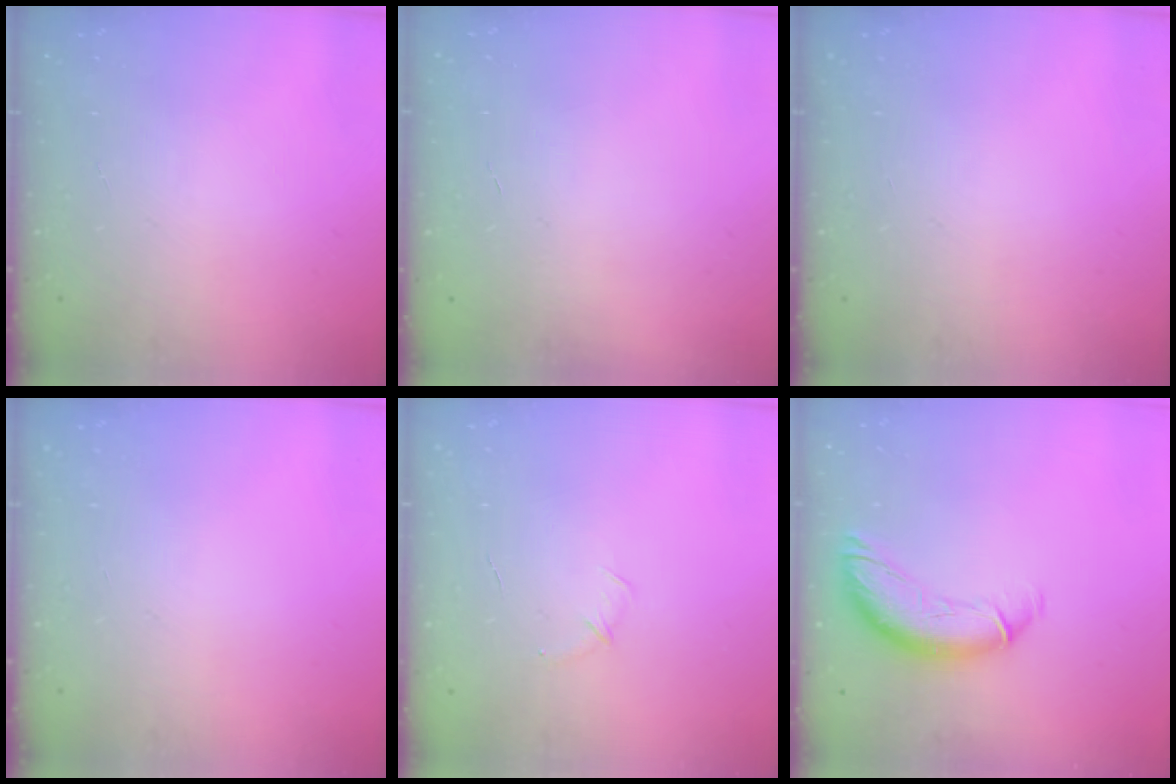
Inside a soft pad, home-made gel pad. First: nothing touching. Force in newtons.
{"total": 0.6, "press": 0.6, "slide": 0.2}
{"total": 0.0}
{"total": 0.0}
{"total": 5.0, "press": 4.9, "slide": 1.3}
{"total": 12.6, "press": 12.4, "slide": 1.8}